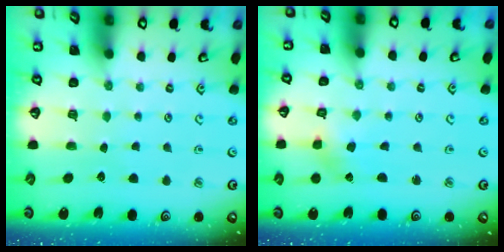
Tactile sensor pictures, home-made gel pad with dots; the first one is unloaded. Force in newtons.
{"total": 0.8, "press": 0.8, "slide": 0.2}